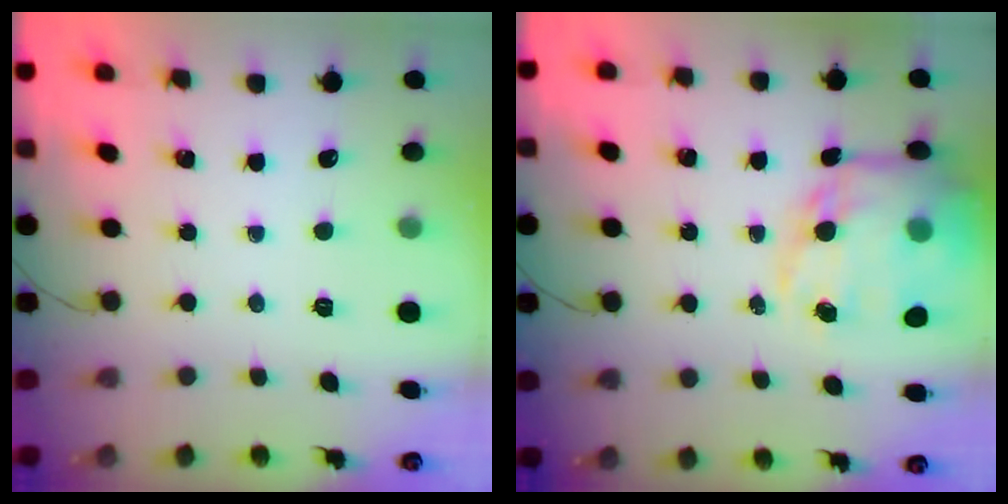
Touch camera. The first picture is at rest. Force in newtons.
{"total": 20.7, "press": 20.2, "slide": 4.4}